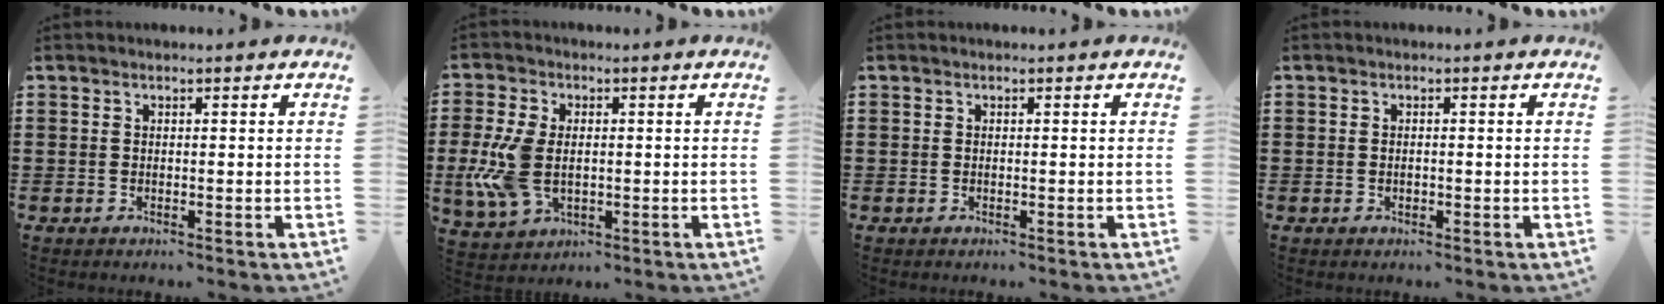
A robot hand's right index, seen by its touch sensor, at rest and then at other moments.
{"total": 8.7, "force": [-0.7, 5.4, 6.8], "torque": [-0.169, -0.002, -0.016]}
{"total": 0.0}
{"total": 0.7, "force": [-0.2, 0.3, 0.6], "torque": [-0.013, -0.002, -0.002]}